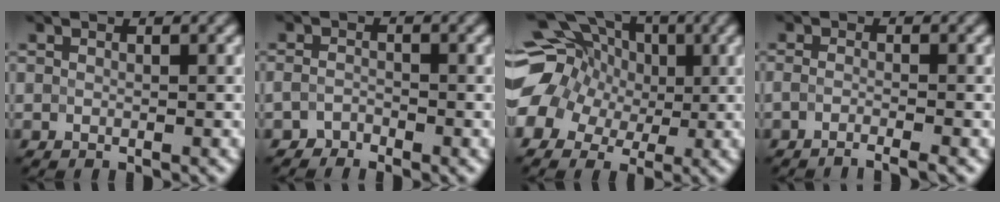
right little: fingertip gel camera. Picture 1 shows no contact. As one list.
[{"total": 1.6, "force": [-1.6, 0.3, -0.3], "torque": [0.009, 0.005, -0.027]}, {"total": 12.2, "force": [1.8, 10.5, 6.0], "torque": [-0.149, 0.041, 0.002]}, {"total": 2.4, "force": [-2.1, 0.2, 1.1], "torque": [-0.002, -0.003, -0.041]}]